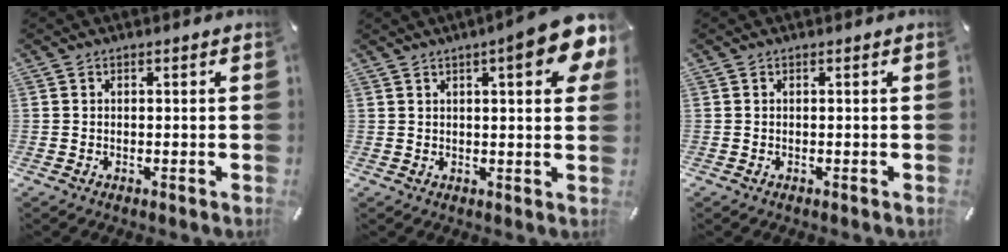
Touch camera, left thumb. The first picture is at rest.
{"total": 12.0, "force": [6.0, 2.8, 10.0], "torque": [-0.129, -0.031, 0.093]}
{"total": 0.0}